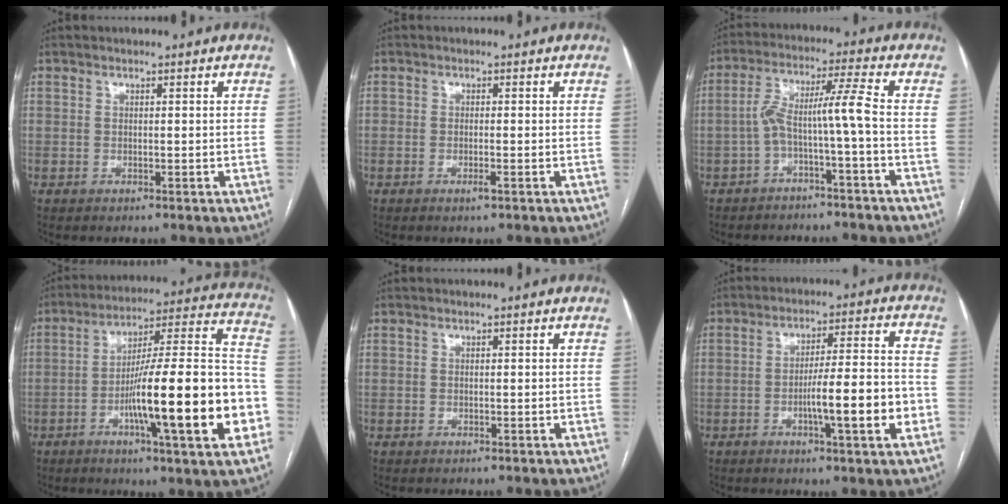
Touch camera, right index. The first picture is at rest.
{"total": 0.8, "force": [-0.4, 0.0, 0.7], "torque": [-0.013, 0.001, -0.005]}
{"total": 7.1, "force": [-2.3, -0.9, 6.7], "torque": [-0.124, 0.037, -0.036]}
{"total": 23.1, "force": [-6.8, 1.7, 22.0], "torque": [-0.283, 0.009, -0.101]}
{"total": 0.0}
{"total": 10.8, "force": [-3.2, 0.4, 10.3], "torque": [-0.159, 0.007, -0.048]}